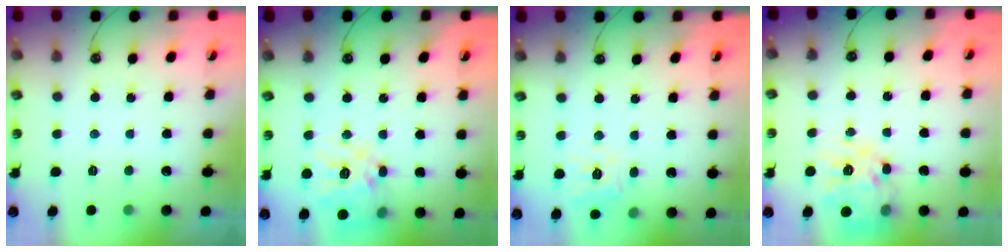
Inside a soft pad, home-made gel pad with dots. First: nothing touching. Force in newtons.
{"total": 15.8, "press": 15.7, "slide": 1.6}
{"total": 10.4, "press": 10.4, "slide": 1.1}
{"total": 16.1, "press": 16.0, "slide": 1.5}